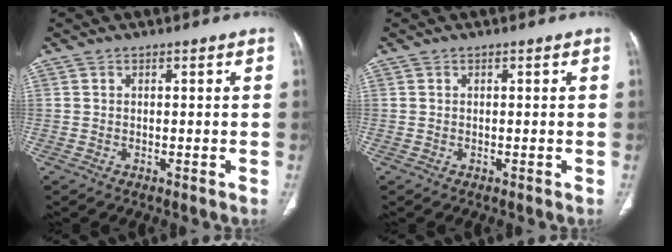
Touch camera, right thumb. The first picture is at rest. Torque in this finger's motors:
{"motor_torque": [-0.16, 0.19, -0.26, 0.25, 0.03]}